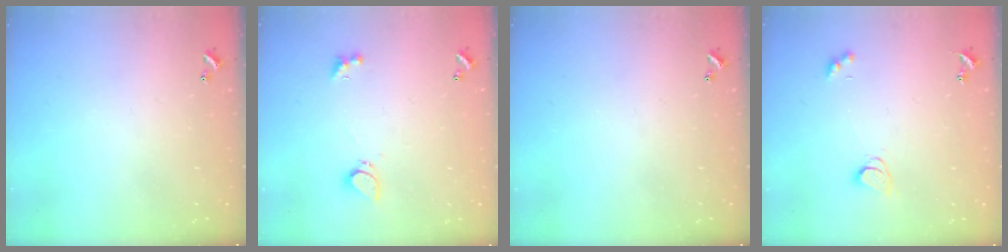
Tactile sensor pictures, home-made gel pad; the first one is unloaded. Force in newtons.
{"total": 2.6, "press": 2.5, "slide": 0.8}
{"total": 0.0}
{"total": 2.3, "press": 2.3, "slide": 0.3}